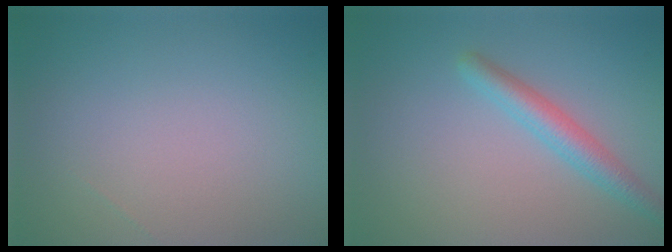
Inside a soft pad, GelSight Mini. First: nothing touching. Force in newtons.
{"total": 2.9, "press": 2.9, "slide": 0.2}